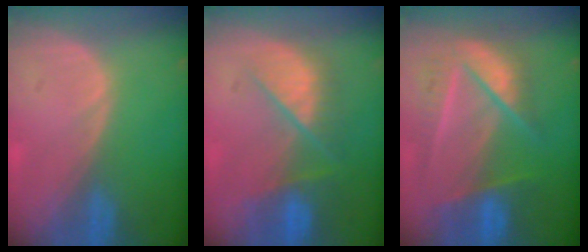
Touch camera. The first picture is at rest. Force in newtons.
{"total": 9.0, "press": 7.7, "slide": 4.6}
{"total": 9.0, "press": 8.1, "slide": 3.8}